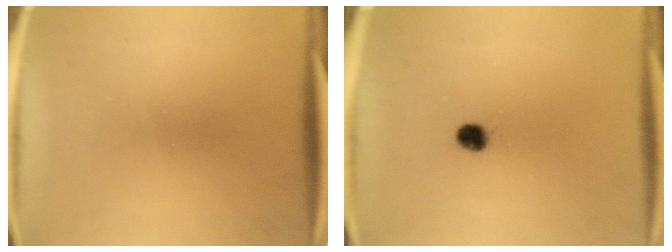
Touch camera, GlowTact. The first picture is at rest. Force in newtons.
{"total": 3.2}